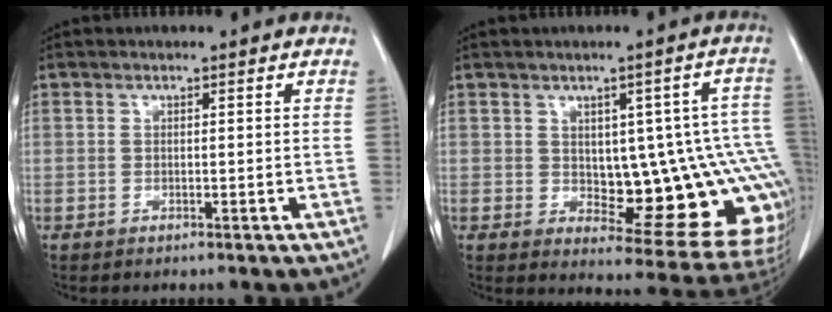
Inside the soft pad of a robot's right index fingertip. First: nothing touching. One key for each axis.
{"total": 15.3, "fx": -0.6, "fy": 5.3, "fz": 14.4, "tx": -0.124, "ty": 0.019, "tz": 0.010}